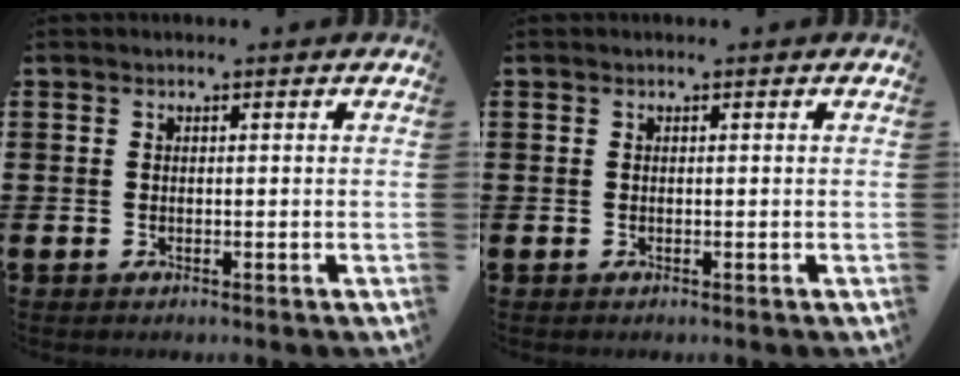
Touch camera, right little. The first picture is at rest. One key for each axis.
{"total": 0.0}